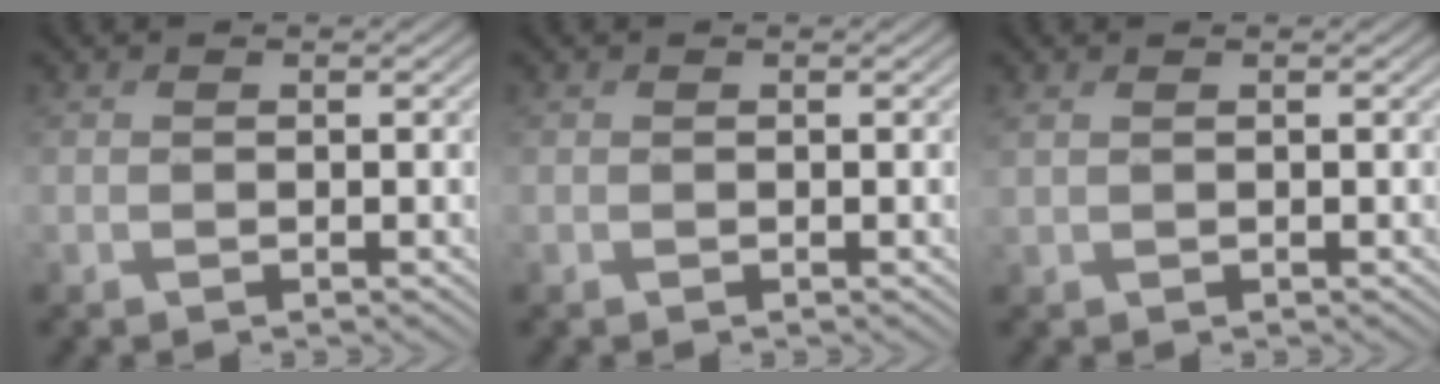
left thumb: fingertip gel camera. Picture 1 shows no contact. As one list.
[{"total": 0.0}, {"total": 0.9, "force": [0.6, 0.2, 0.6], "torque": [-0.021, 0.001, 0.012]}]